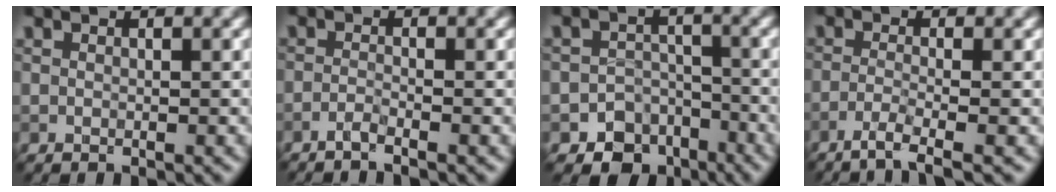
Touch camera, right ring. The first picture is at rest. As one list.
[{"total": 1.3, "force": [-1.0, 0.1, 0.9], "torque": [-0.014, 0.001, -0.028]}, {"total": 5.9, "force": [-3.8, 4.4, 1.2], "torque": [0.019, 0.000, -0.062]}, {"total": 2.8, "force": [-1.7, 0.3, 2.2], "torque": [-0.037, 0.001, -0.049]}]